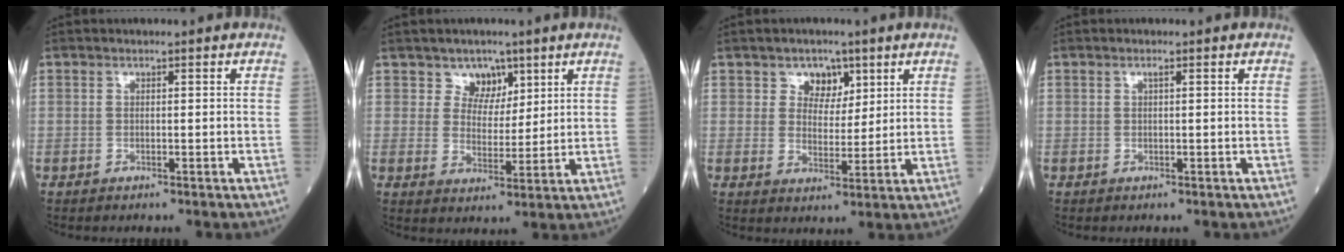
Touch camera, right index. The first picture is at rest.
{"total": 4.6, "force": [3.0, 3.3, 1.0], "torque": [-0.008, -0.001, 0.053]}
{"total": 4.5, "force": [2.6, 3.3, 1.8], "torque": [-0.021, 0.003, 0.043]}
{"total": 0.5, "force": [0.2, 0.0, 0.5], "torque": [-0.009, 0.001, 0.003]}